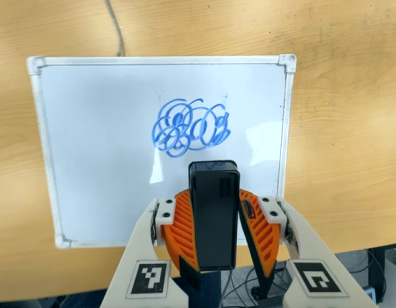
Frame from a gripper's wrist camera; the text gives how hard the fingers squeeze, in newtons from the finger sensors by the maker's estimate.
{"total": 6.5, "left": 6.5, "right": 6.5}